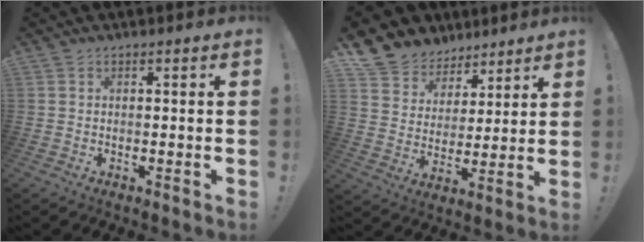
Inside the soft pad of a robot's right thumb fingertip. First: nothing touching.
{"total": 10.4, "force": [7.0, 7.5, 1.5], "torque": [-0.032, -0.059, 0.140]}